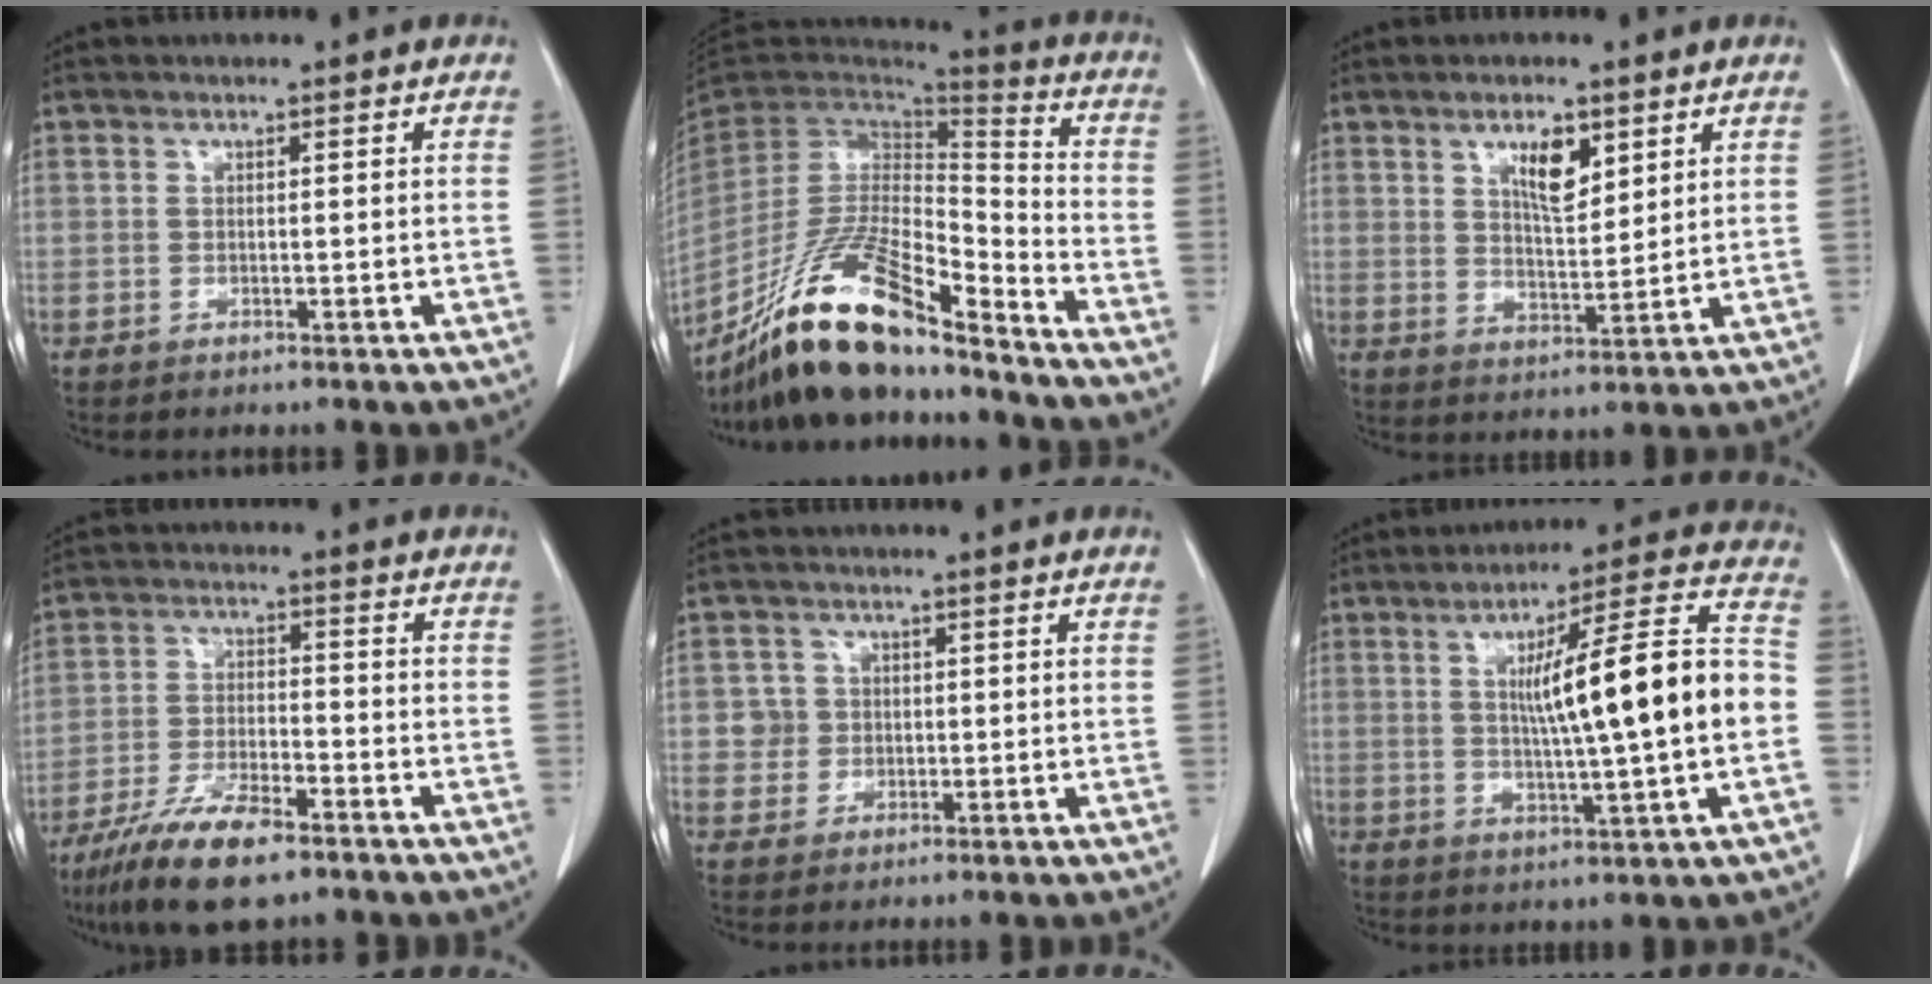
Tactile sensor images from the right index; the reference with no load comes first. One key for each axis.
{"total": 20.7, "fx": -16.1, "fy": 3.7, "fz": 12.5, "tx": -0.254, "ty": -0.011, "tz": -0.296}
{"total": 6.1, "fx": 3.1, "fy": 2.0, "fz": 4.8, "tx": -0.086, "ty": -0.003, "tz": 0.058}
{"total": 11.4, "fx": -8.0, "fy": 2.7, "fz": 7.6, "tx": -0.145, "ty": -0.020, "tz": -0.144}
{"total": 3.0, "fx": 0.2, "fy": 3.0, "fz": 0.1, "tx": 0.008, "ty": 0.007, "tz": 0.005}
{"total": 16.8, "fx": 0.0, "fy": 0.6, "fz": 16.8, "tx": -0.254, "ty": 0.020, "tz": 0.000}